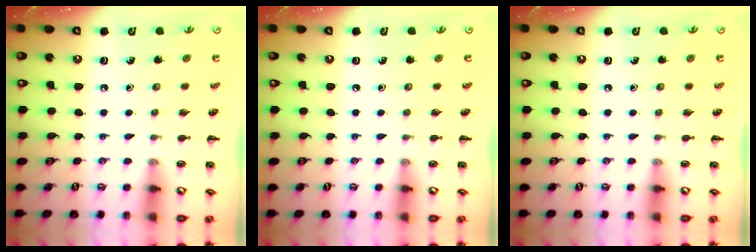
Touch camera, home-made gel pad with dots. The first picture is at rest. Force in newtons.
{"total": 0.0}
{"total": 0.0}